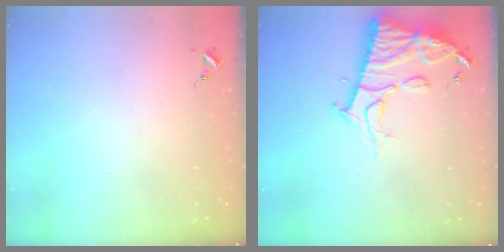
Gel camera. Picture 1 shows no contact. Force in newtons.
{"total": 13.6, "press": 13.6, "slide": 1.1}